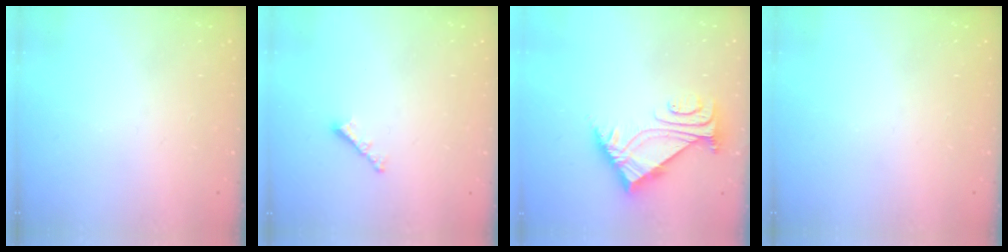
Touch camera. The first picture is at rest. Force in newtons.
{"total": 2.4, "press": 2.4, "slide": 0.5}
{"total": 5.8, "press": 5.7, "slide": 1.1}
{"total": 0.0}